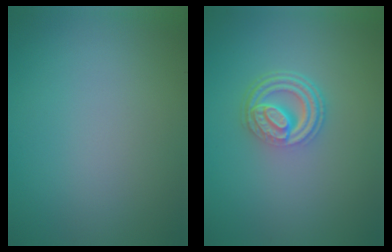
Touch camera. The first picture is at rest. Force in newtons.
{"total": 4.6, "press": 3.4, "slide": 3.1}